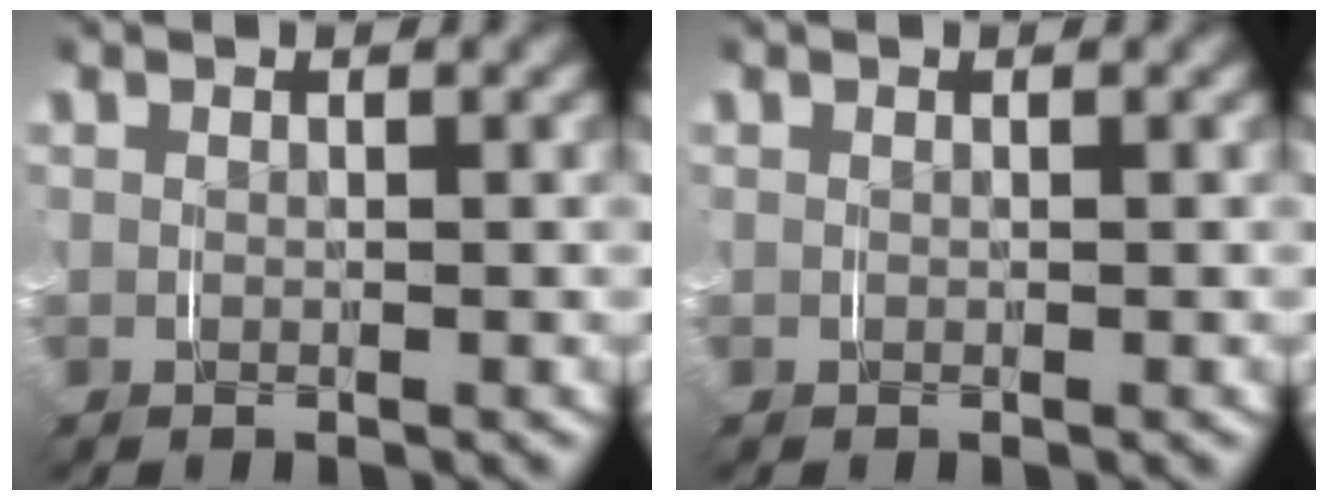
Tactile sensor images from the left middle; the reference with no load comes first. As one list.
[{"total": 0.0}]